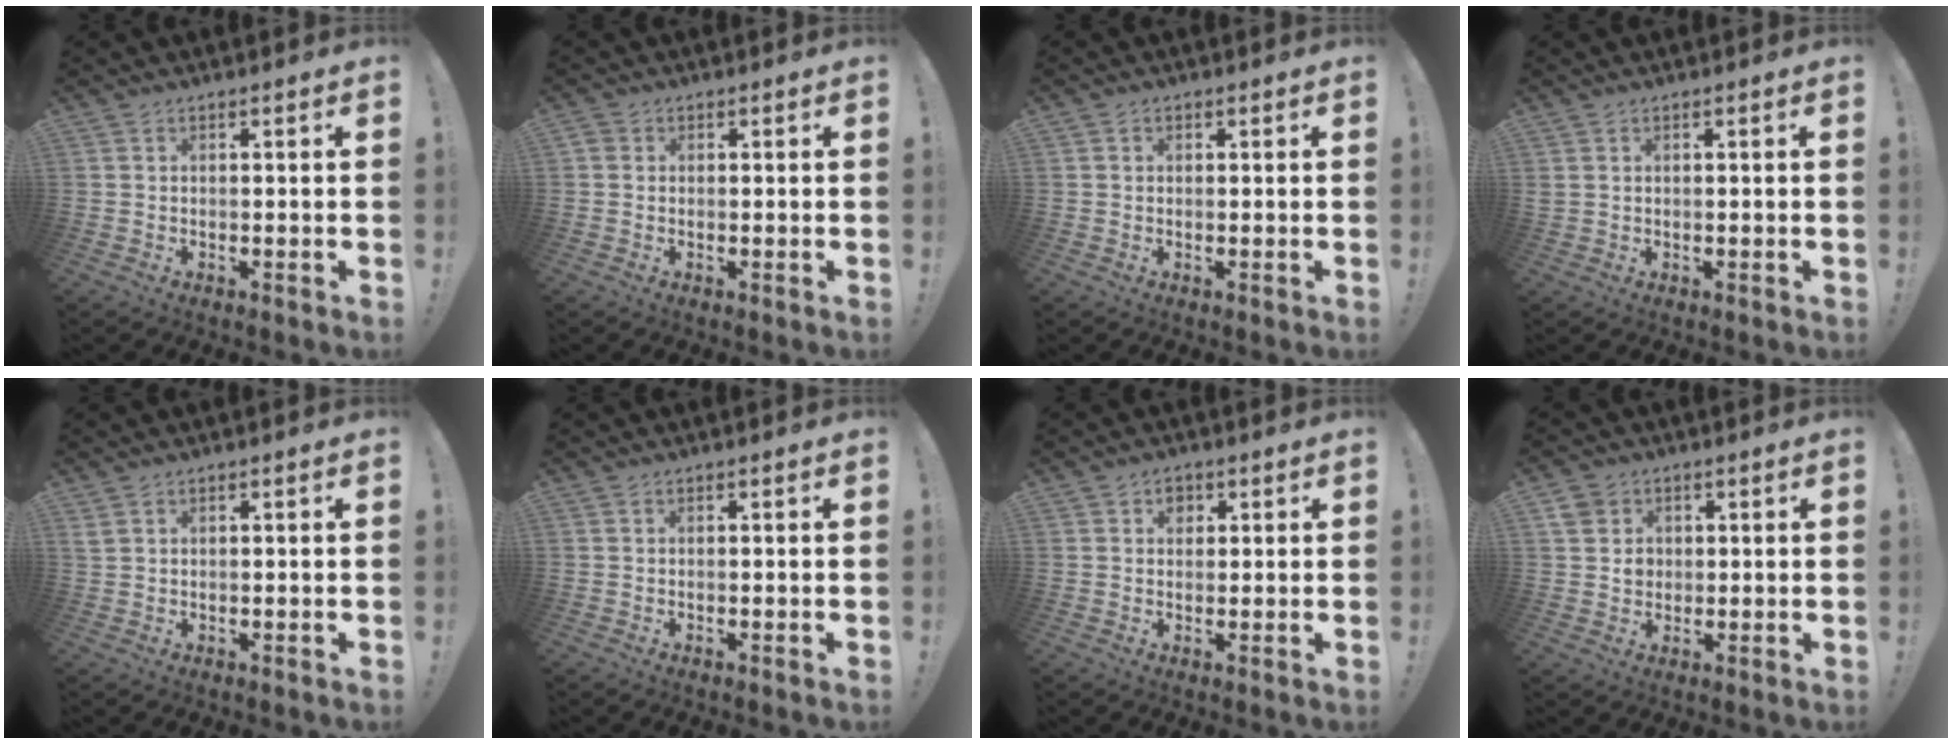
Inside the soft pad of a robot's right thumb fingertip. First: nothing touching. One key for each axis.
{"total": 1.3, "fx": 0.3, "fy": 1.2, "fz": 0.4, "tx": 0.001, "ty": 0.001, "tz": 0.004}
{"total": 0.8, "fx": 0.1, "fy": 0.8, "fz": 0.2, "tx": 0.005, "ty": -0.001, "tz": 0.001}
{"total": 0.8, "fx": 0.4, "fy": 0.6, "fz": 0.3, "tx": -0.008, "ty": 0.003, "tz": 0.007}
{"total": 1.6, "fx": 1.0, "fy": 0.8, "fz": 1.0, "tx": -0.021, "ty": 0.003, "tz": 0.020}
{"total": 0.0}
{"total": 3.0, "fx": 1.2, "fy": 2.5, "fz": 1.3, "tx": -0.008, "ty": -0.004, "tz": 0.017}
{"total": 5.5, "fx": 1.8, "fy": 5.0, "fz": 1.4, "tx": -0.017, "ty": -0.007, "tz": 0.033}